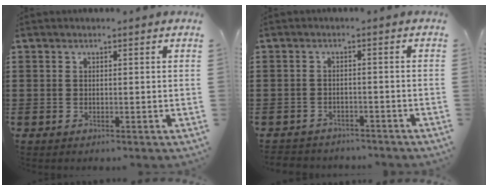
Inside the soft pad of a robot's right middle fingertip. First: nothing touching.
{"total": 2.3, "force": [-2.2, 0.5, -0.4], "torque": [-0.001, 0.000, -0.052]}